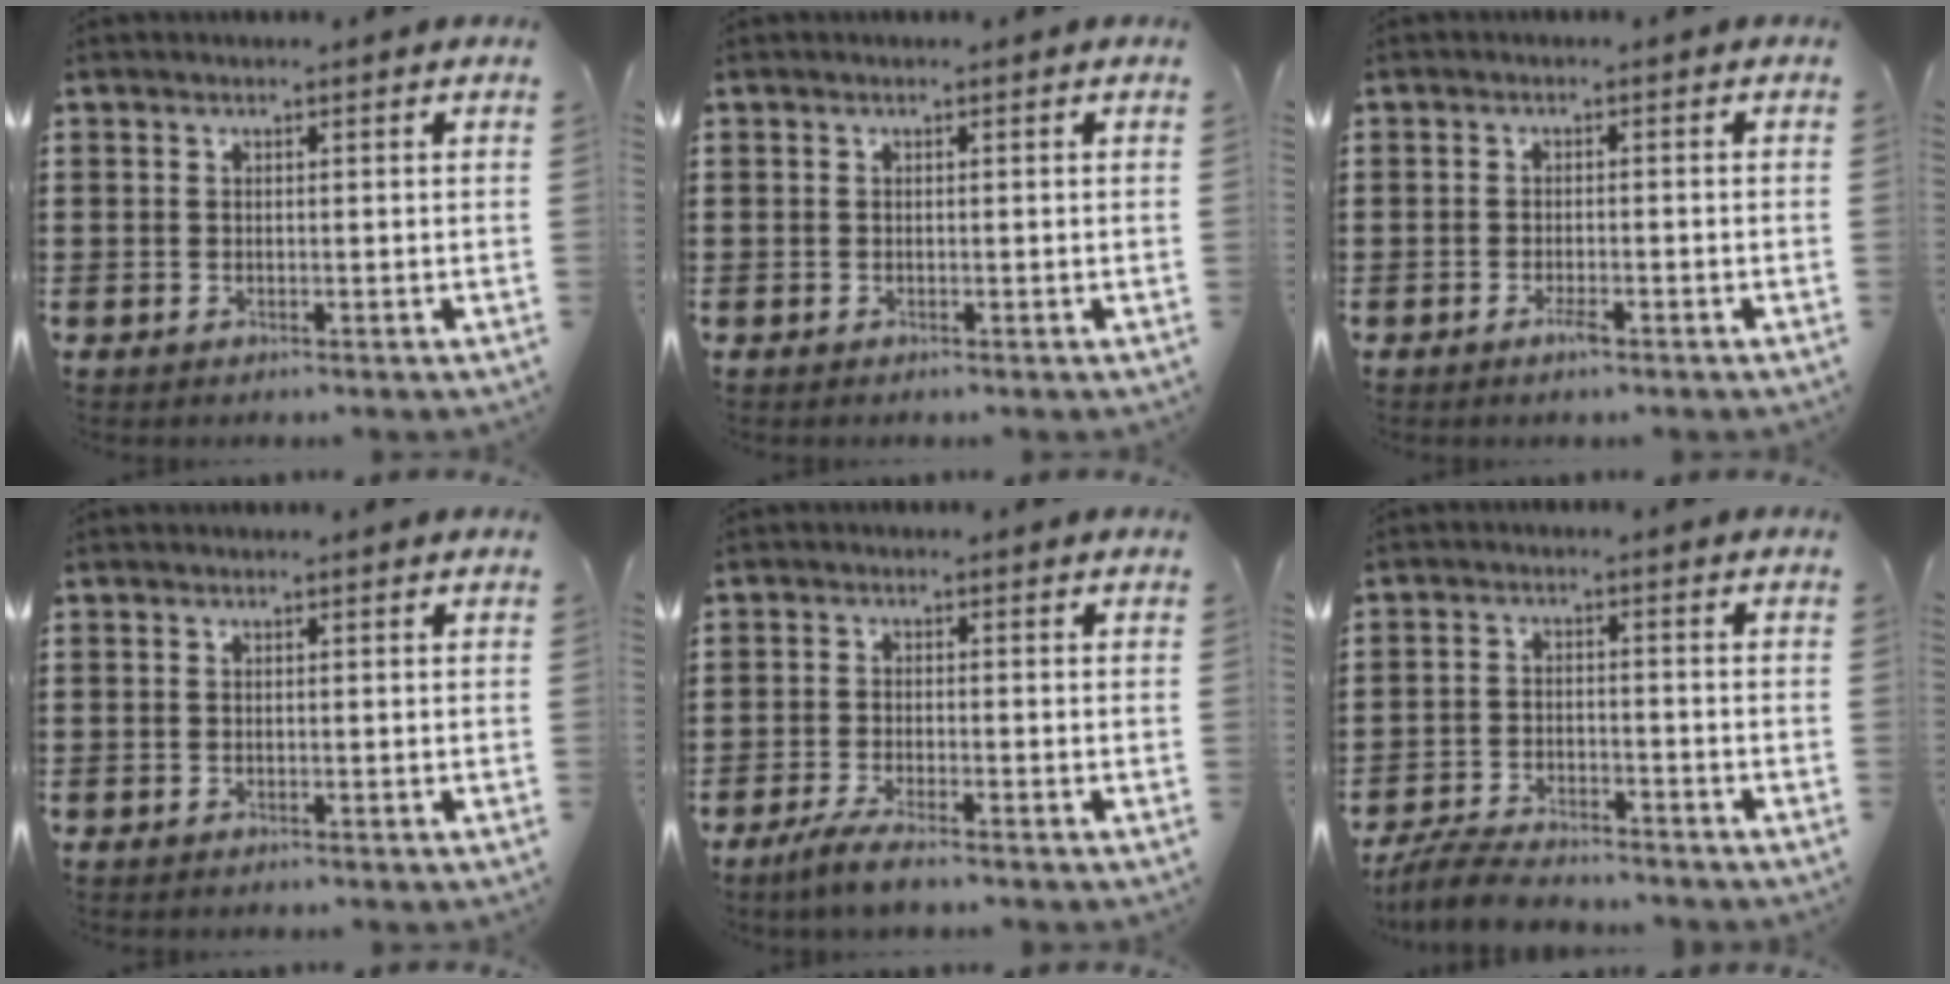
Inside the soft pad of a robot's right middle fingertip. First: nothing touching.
{"total": 0.0}
{"total": 1.8, "force": [-1.1, 0.3, 1.4], "torque": [-0.033, -0.004, -0.022]}
{"total": 0.0}
{"total": 3.2, "force": [-2.6, -0.1, 1.9], "torque": [-0.046, -0.011, -0.051]}
{"total": 5.6, "force": [-5.3, 0.7, 1.7], "torque": [-0.039, 0.000, -0.104]}